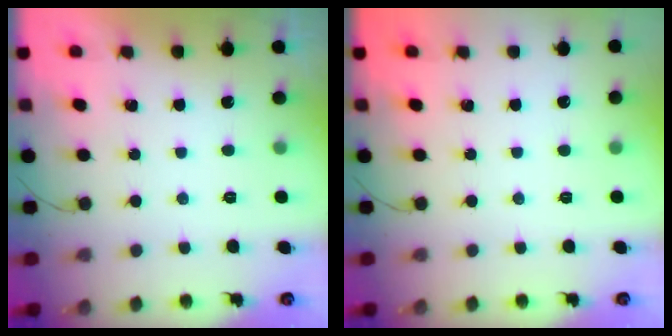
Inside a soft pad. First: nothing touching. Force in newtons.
{"total": 0.0}